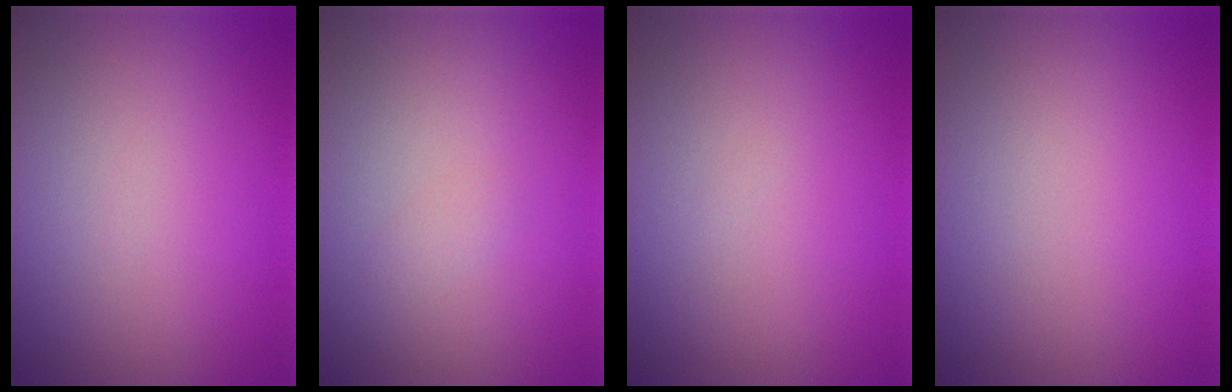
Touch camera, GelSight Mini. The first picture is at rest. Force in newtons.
{"total": 0.5, "press": 0.5, "slide": 0.1}
{"total": 0.0}
{"total": 0.0}